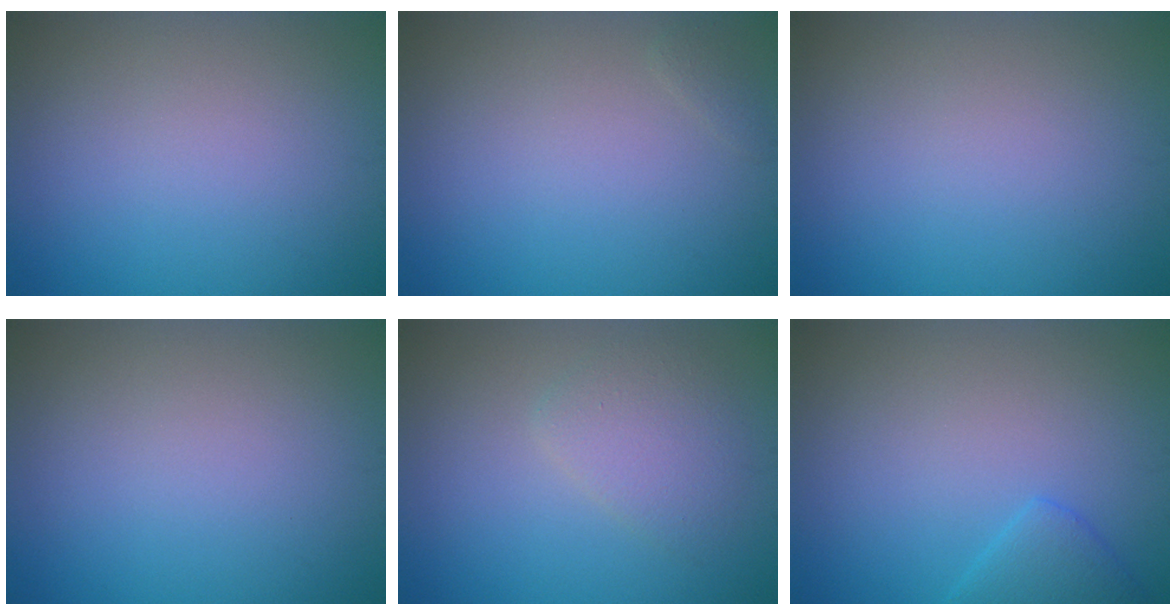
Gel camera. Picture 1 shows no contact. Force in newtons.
{"total": 0.6, "press": 0.5, "slide": 0.1}
{"total": 0.0}
{"total": 0.0}
{"total": 2.5, "press": 2.5, "slide": 0.1}
{"total": 2.9, "press": 2.9, "slide": 0.3}